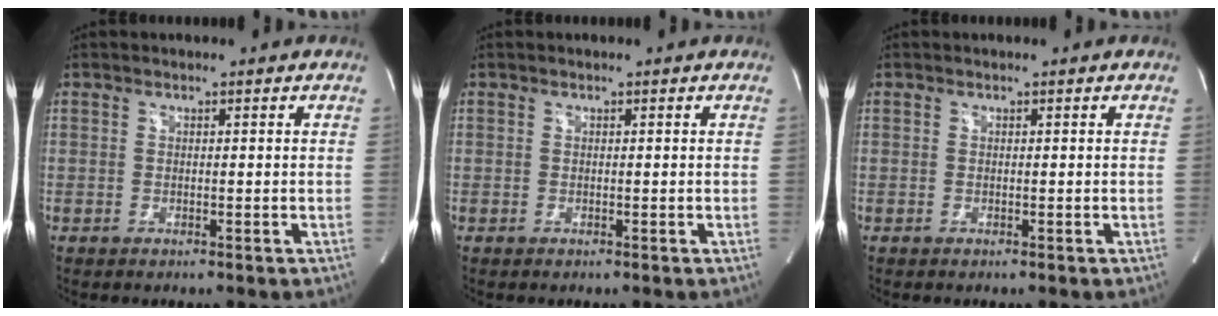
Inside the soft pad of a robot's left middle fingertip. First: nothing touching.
{"total": 0.0}
{"total": 0.0}